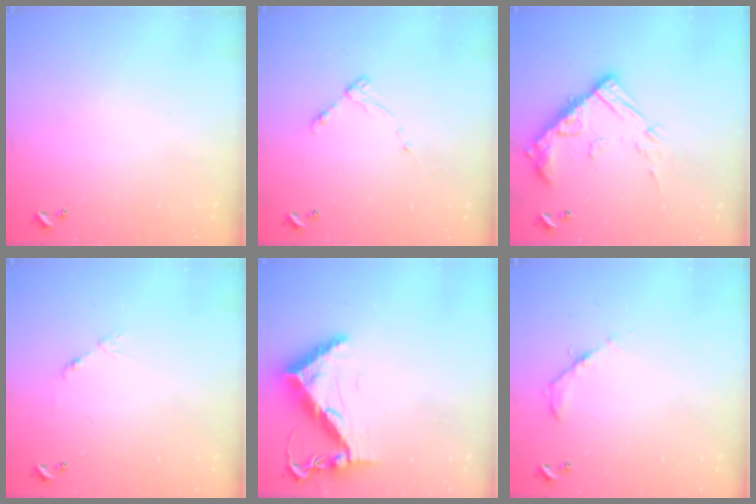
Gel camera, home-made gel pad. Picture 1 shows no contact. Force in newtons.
{"total": 5.9, "press": 5.9, "slide": 0.4}
{"total": 17.5, "press": 17.4, "slide": 1.3}
{"total": 5.5, "press": 5.5, "slide": 0.4}
{"total": 10.7, "press": 10.6, "slide": 1.3}
{"total": 6.2, "press": 6.2, "slide": 0.4}